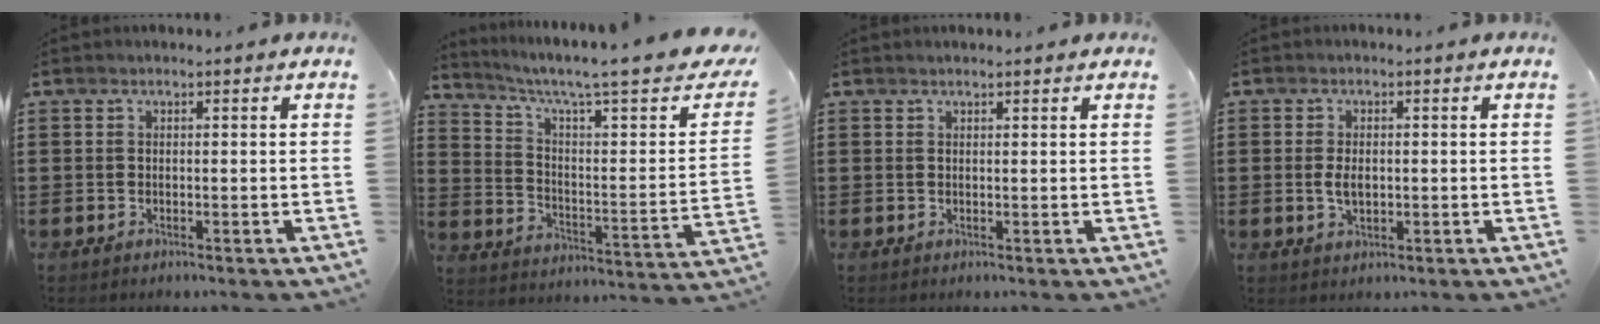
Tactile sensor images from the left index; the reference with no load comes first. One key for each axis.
{"total": 6.3, "fx": 4.3, "fy": 0.5, "fz": 4.7, "tx": -0.098, "ty": -0.036, "tz": 0.062}
{"total": 0.6, "fx": 0.5, "fy": 0.1, "fz": 0.3, "tx": -0.006, "ty": 0.001, "tz": 0.010}
{"total": 3.0, "fx": 0.0, "fy": 1.7, "fz": 2.5, "tx": -0.055, "ty": 0.003, "tz": -0.003}